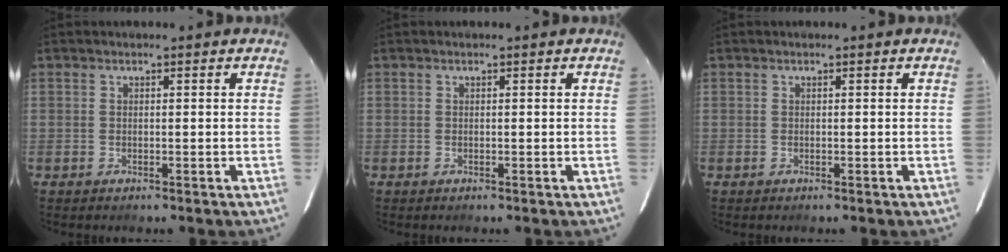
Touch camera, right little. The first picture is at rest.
{"total": 0.0}
{"total": 0.0}